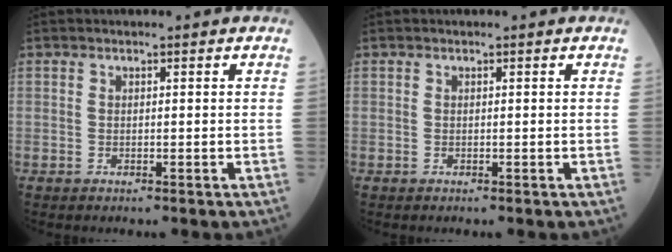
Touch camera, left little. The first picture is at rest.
{"total": 0.0}